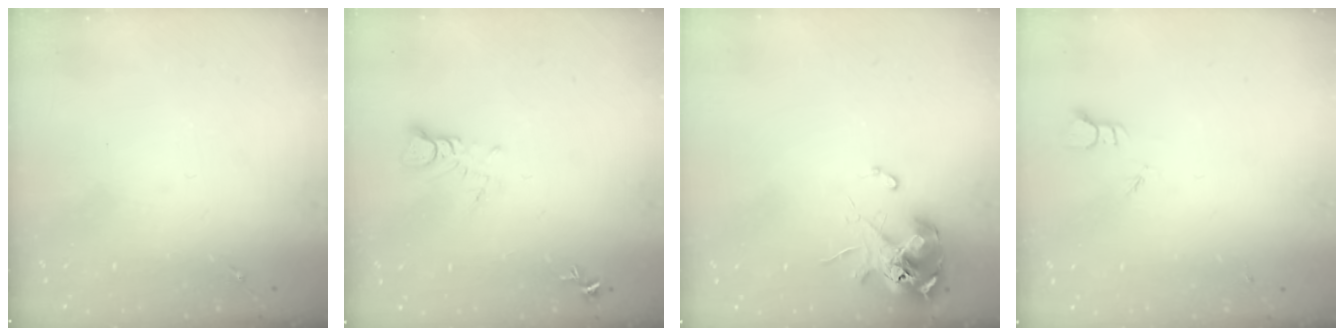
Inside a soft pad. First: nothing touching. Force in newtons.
{"total": 3.5, "press": 3.5, "slide": 0.2}
{"total": 11.6, "press": 11.5, "slide": 1.5}
{"total": 1.8, "press": 1.8, "slide": 0.0}